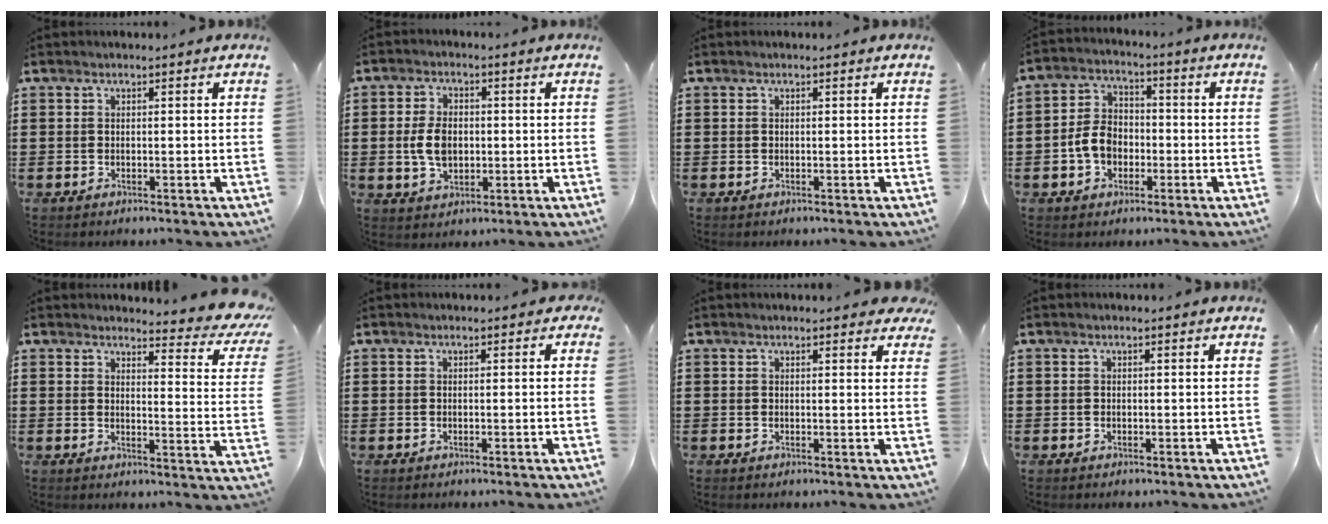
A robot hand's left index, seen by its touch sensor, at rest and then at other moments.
{"total": 5.7, "force": [-0.1, 3.6, 4.4], "torque": [-0.108, 0.003, -0.008]}
{"total": 0.0}
{"total": 6.0, "force": [-1.8, 4.5, 3.5], "torque": [-0.090, 0.007, -0.040]}
{"total": 4.9, "force": [4.4, 0.4, 2.1], "torque": [-0.035, -0.032, 0.070]}
{"total": 0.6, "force": [-0.3, 0.5, 0.2], "torque": [-0.005, 0.001, -0.006]}
{"total": 1.4, "force": [1.2, 0.3, 0.6], "torque": [-0.007, 0.001, 0.022]}
{"total": 0.0}